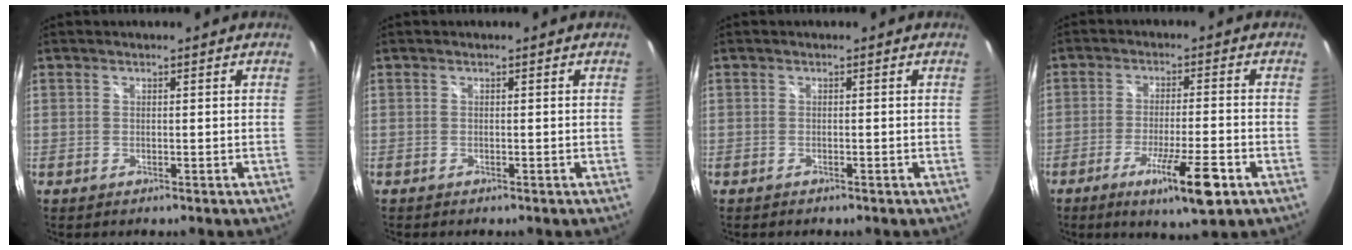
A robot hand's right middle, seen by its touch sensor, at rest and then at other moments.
{"total": 0.0}
{"total": 0.6, "force": [-0.6, 0.2, 0.2], "torque": [-0.004, -0.002, -0.011]}
{"total": 10.4, "force": [-5.6, 0.9, 8.6], "torque": [-0.163, -0.026, -0.093]}